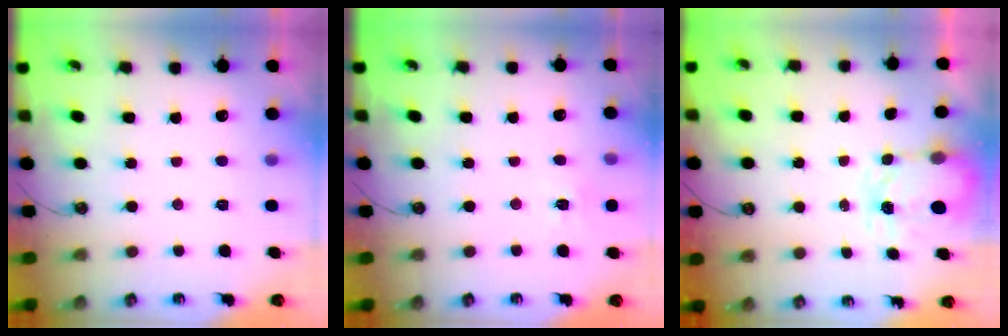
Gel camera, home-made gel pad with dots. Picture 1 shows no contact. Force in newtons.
{"total": 5.5, "press": 5.5, "slide": 0.7}
{"total": 3.7, "press": 3.7, "slide": 0.5}